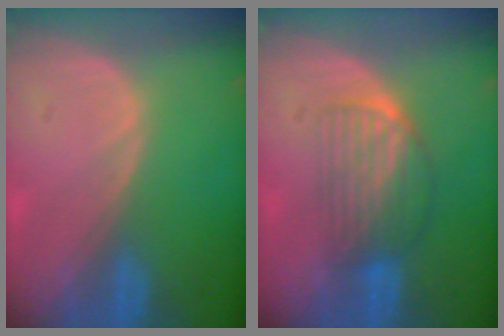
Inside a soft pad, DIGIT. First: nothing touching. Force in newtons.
{"total": 6.8, "press": 5.8, "slide": 3.4}